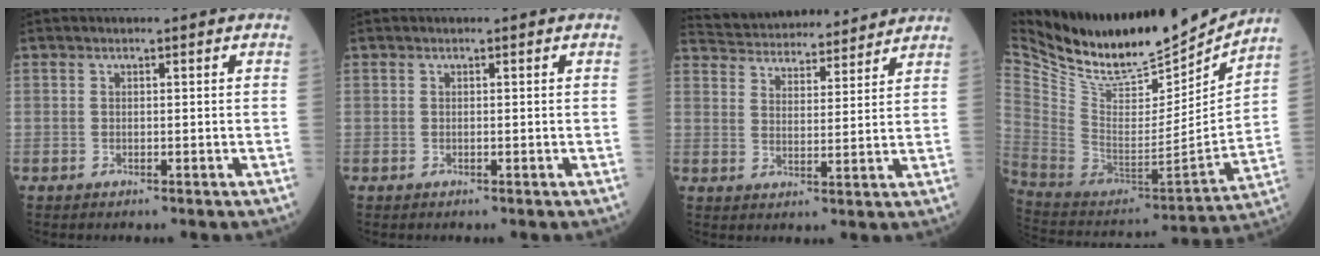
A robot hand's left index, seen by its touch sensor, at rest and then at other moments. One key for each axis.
{"total": 0.0}
{"total": 16.6, "fx": 15.8, "fy": 3.0, "fz": 4.1, "tx": -0.070, "ty": 0.032, "tz": 0.231}
{"total": 23.2, "fx": 20.4, "fy": 5.4, "fz": 9.7, "tx": -0.192, "ty": -0.034, "tz": 0.342}